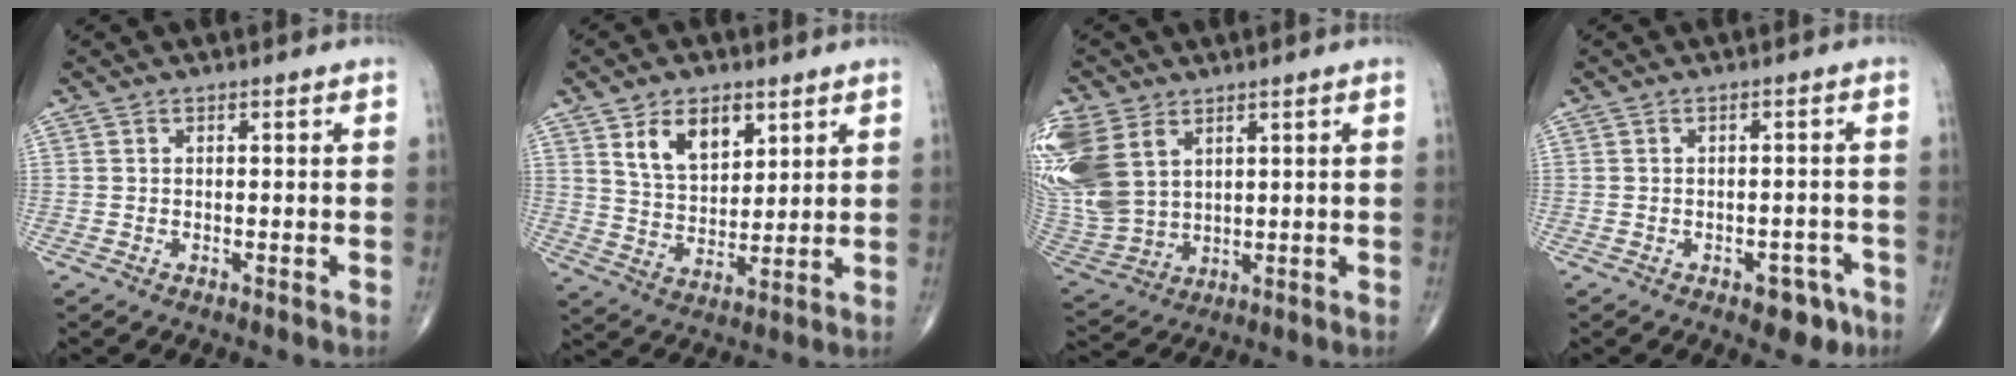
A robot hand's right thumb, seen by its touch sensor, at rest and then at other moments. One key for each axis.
{"total": 9.8, "fx": 5.0, "fy": 5.7, "fz": 6.2, "tx": -0.084, "ty": -0.030, "tz": 0.096}
{"total": 18.5, "fx": 6.8, "fy": 13.0, "fz": 11.3, "tx": -0.287, "ty": -0.005, "tz": 0.151}
{"total": 4.7, "fx": -2.7, "fy": 2.7, "fz": 2.7, "tx": -0.012, "ty": 0.020, "tz": -0.030}